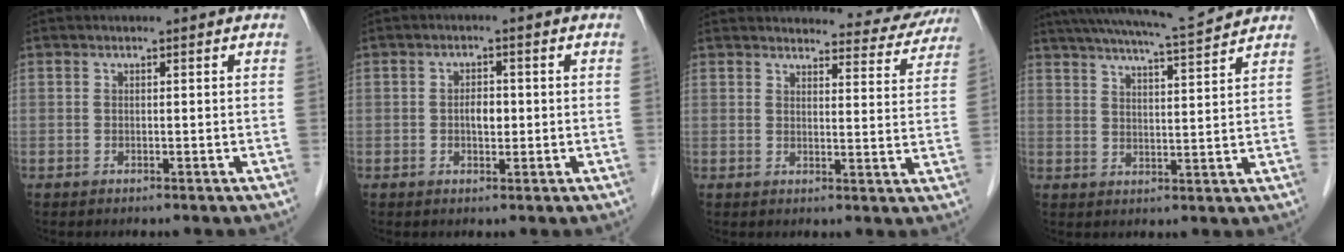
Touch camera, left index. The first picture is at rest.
{"total": 2.4, "force": [-0.2, 1.3, 2.0], "torque": [-0.034, 0.004, -0.002]}
{"total": 14.3, "force": [13.8, 3.2, 2.2], "torque": [0.008, -0.027, 0.136]}
{"total": 11.3, "force": [10.5, -0.6, 4.1], "torque": [-0.074, 0.009, 0.156]}